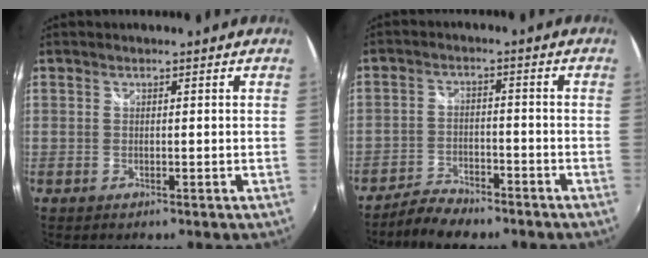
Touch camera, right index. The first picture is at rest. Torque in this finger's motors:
{"motor_torque": [0.39, -0.47, -0.10, 0.01]}